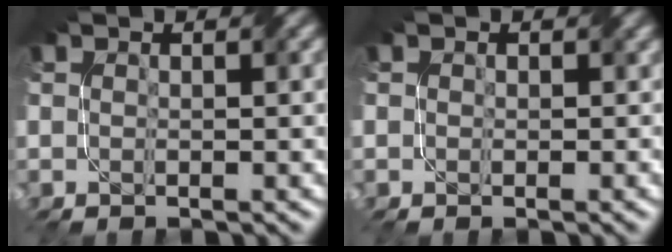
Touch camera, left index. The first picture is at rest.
{"total": 0.9, "force": [0.4, 0.8, 0.2], "torque": [0.001, -0.003, 0.000]}